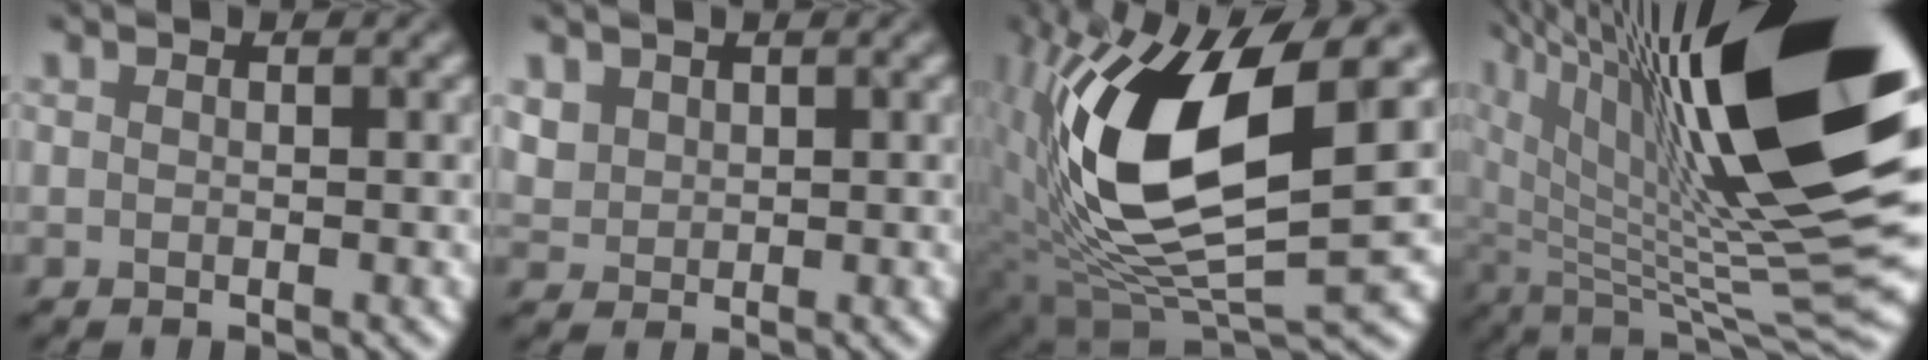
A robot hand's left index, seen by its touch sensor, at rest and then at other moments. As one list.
[{"total": 0.6, "force": [0.2, 0.4, -0.3], "torque": [-0.025, 0.002, 0.038]}, {"total": 13.4, "force": [1.2, 5.0, 12.4], "torque": [-0.263, -0.005, 0.044]}, {"total": 18.9, "force": [6.2, 6.4, 16.7], "torque": [-0.295, 0.025, 0.135]}]